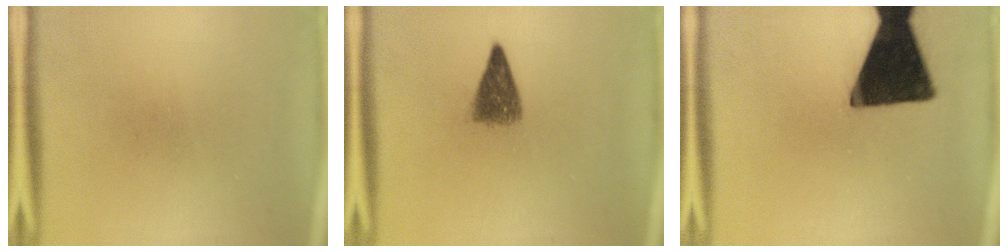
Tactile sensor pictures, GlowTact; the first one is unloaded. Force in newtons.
{"total": 4.2}
{"total": 18.3}